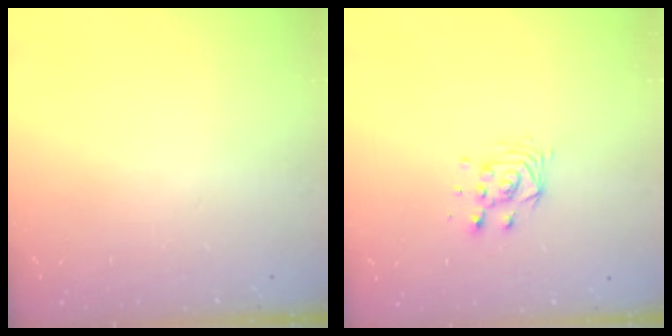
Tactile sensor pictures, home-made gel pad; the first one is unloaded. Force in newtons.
{"total": 6.4, "press": 6.4, "slide": 0.3}